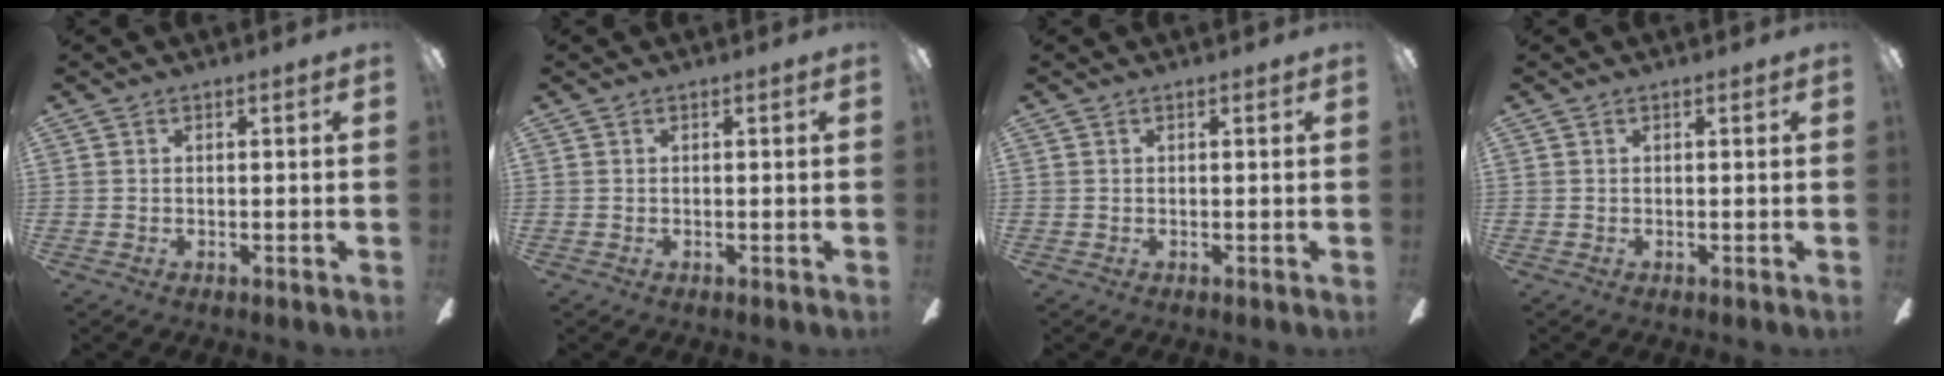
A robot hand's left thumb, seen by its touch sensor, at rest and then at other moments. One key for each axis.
{"total": 0.0}
{"total": 0.0}
{"total": 0.0}